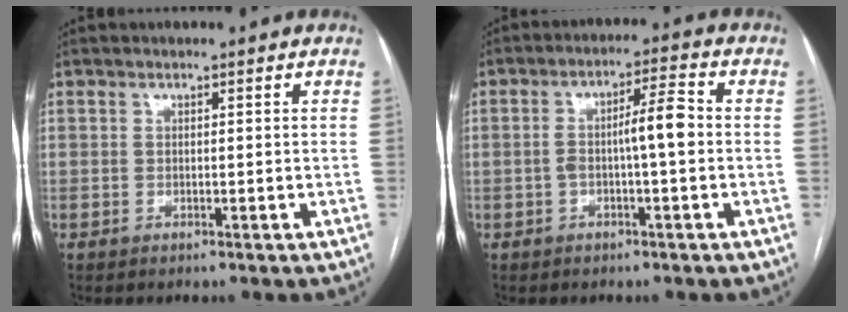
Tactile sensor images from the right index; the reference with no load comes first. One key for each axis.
{"total": 5.7, "fx": -0.5, "fy": 0.7, "fz": 5.6, "tx": -0.096, "ty": 0.021, "tz": -0.008}